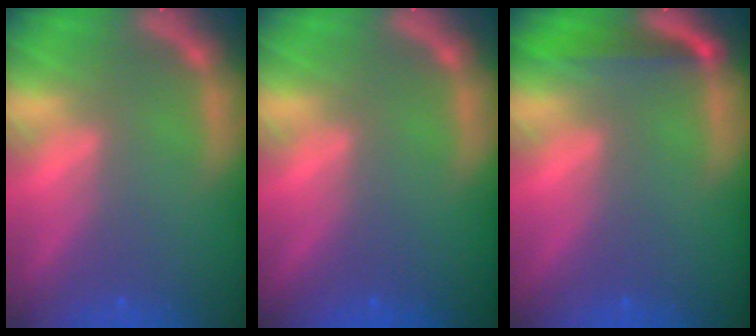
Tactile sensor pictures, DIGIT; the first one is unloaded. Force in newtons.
{"total": 0.0}
{"total": 3.0}